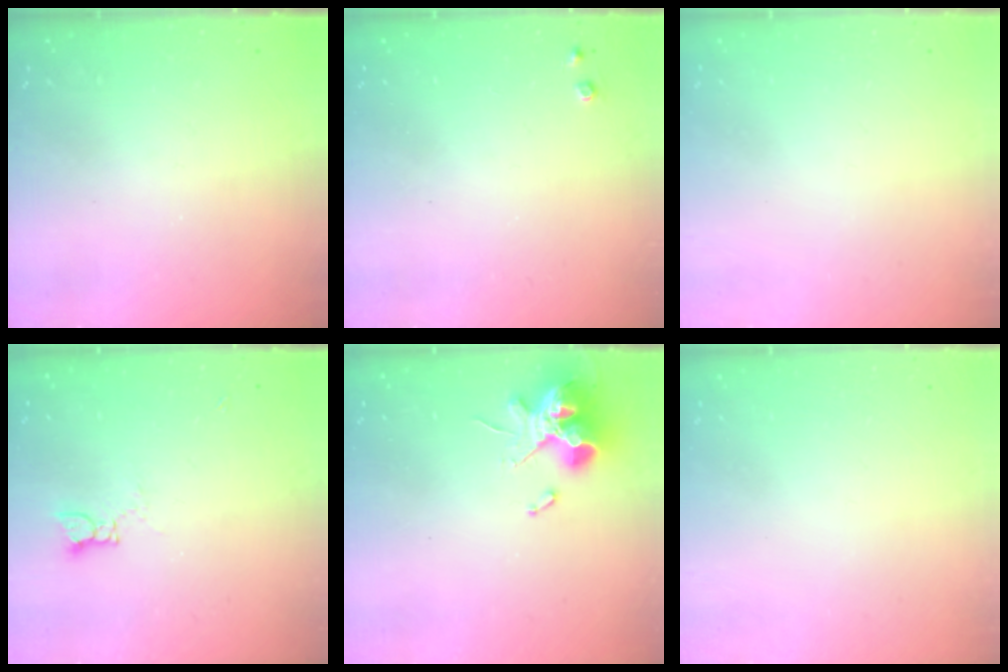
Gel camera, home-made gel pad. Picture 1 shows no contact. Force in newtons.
{"total": 4.8, "press": 4.8, "slide": 0.4}
{"total": 0.0}
{"total": 3.4, "press": 3.4, "slide": 0.3}
{"total": 13.3, "press": 13.2, "slide": 1.5}
{"total": 0.0}